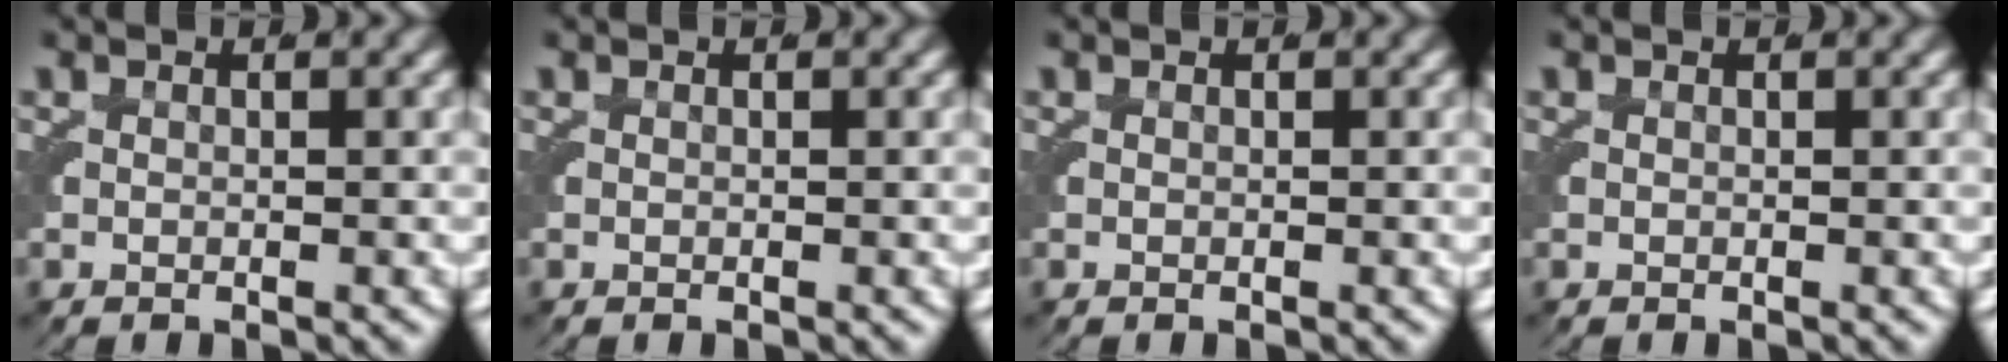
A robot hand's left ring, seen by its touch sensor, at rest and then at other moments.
{"total": 0.0}
{"total": 0.0}
{"total": 0.0}